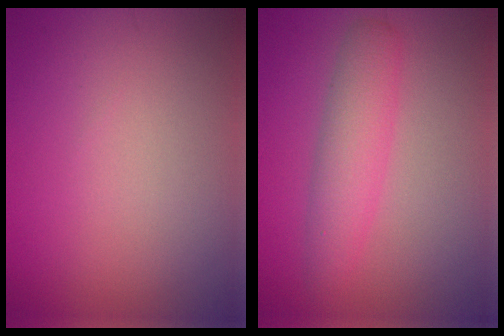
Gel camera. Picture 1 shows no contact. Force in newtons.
{"total": 3.6, "press": 3.6, "slide": 0.0}